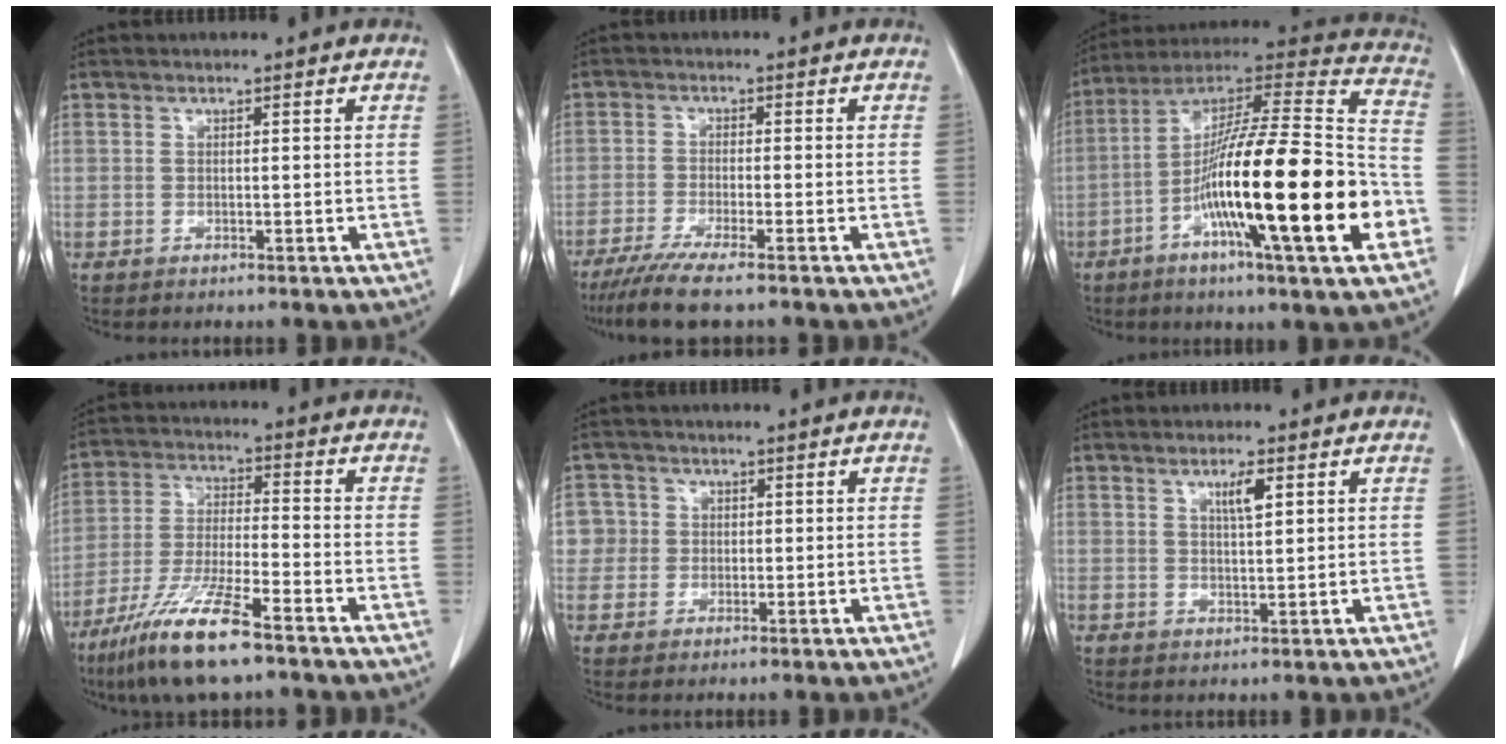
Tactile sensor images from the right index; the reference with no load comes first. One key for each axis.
{"total": 7.0, "fx": -5.4, "fy": -0.1, "fz": 4.3, "tx": -0.069, "ty": -0.018, "tz": -0.092}
{"total": 28.4, "fx": -8.0, "fy": 1.9, "fz": 27.1, "tx": -0.412, "ty": -0.021, "tz": -0.144}
{"total": 12.5, "fx": -8.5, "fy": 1.2, "fz": 9.2, "tx": -0.187, "ty": -0.030, "tz": -0.157}
{"total": 3.8, "fx": 0.4, "fy": 3.8, "fz": 0.0, "tx": 0.014, "ty": 0.013, "tz": 0.007}
{"total": 3.0, "fx": 1.4, "fy": 0.3, "fz": 2.6, "tx": -0.045, "ty": -0.002, "tz": 0.023}